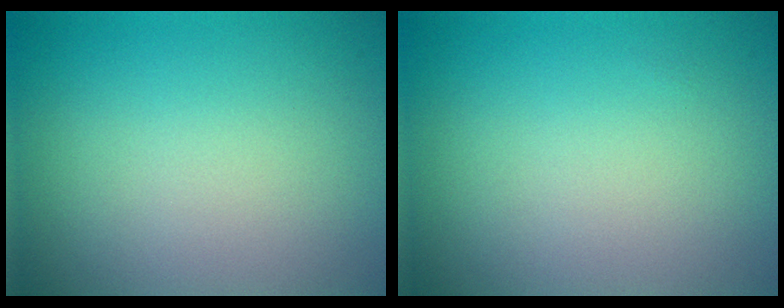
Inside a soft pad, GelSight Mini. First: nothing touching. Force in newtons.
{"total": 0.0}